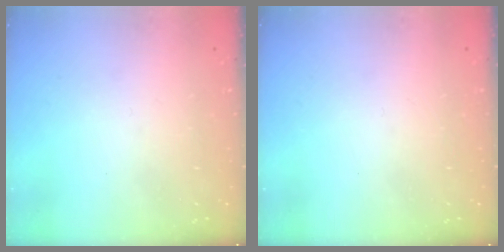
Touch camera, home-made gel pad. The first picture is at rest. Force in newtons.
{"total": 0.0}